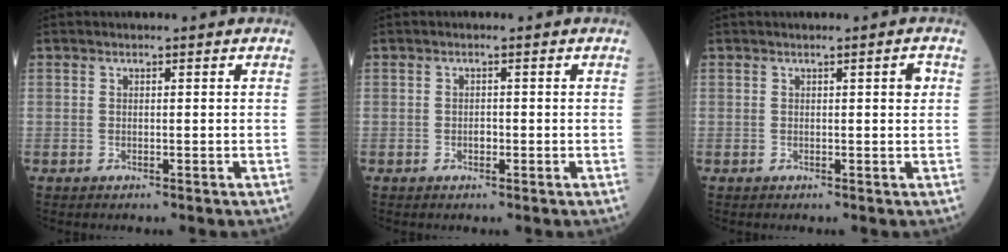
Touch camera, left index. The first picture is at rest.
{"total": 0.8, "force": [-0.4, 0.4, 0.5], "torque": [-0.008, -0.002, -0.009]}
{"total": 1.2, "force": [0.4, 0.3, 1.2], "torque": [-0.012, 0.005, 0.002]}